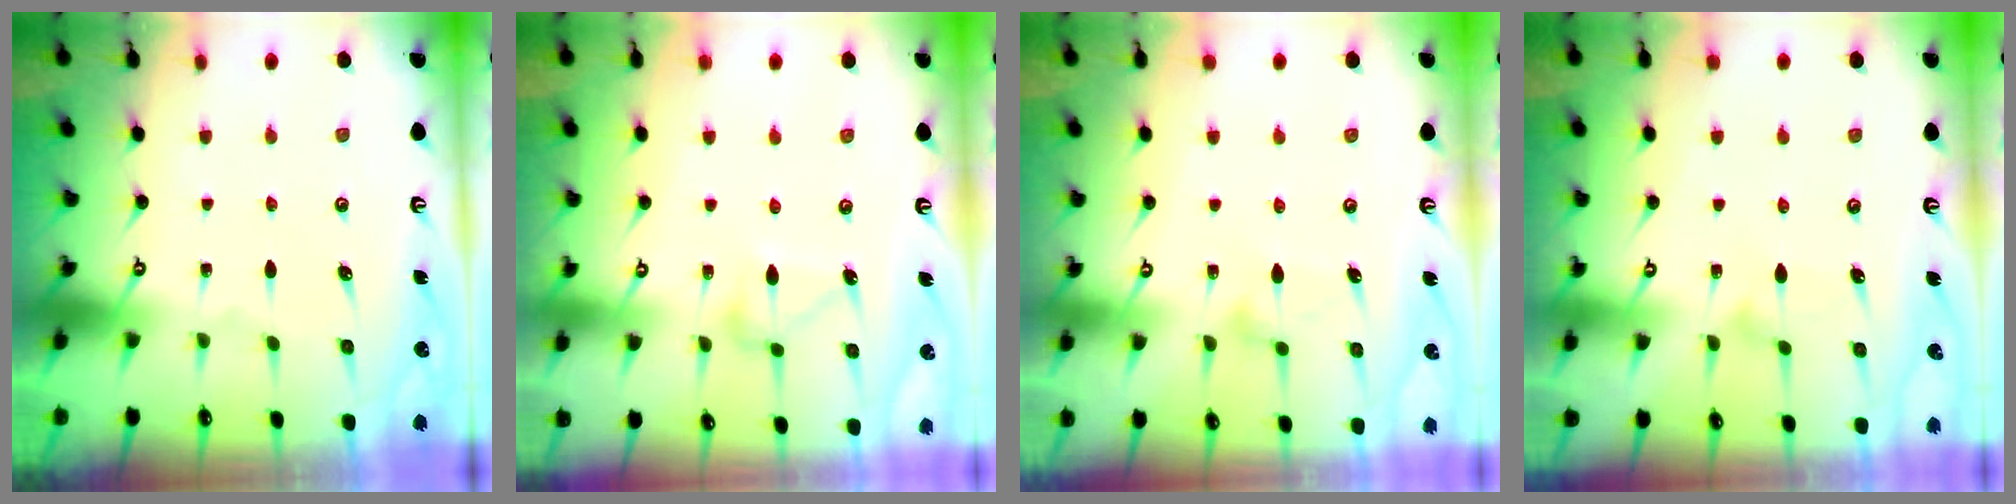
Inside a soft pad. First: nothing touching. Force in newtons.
{"total": 9.6, "press": 9.6, "slide": 0.4}
{"total": 11.5, "press": 11.5, "slide": 0.3}
{"total": 5.9, "press": 5.9, "slide": 0.3}